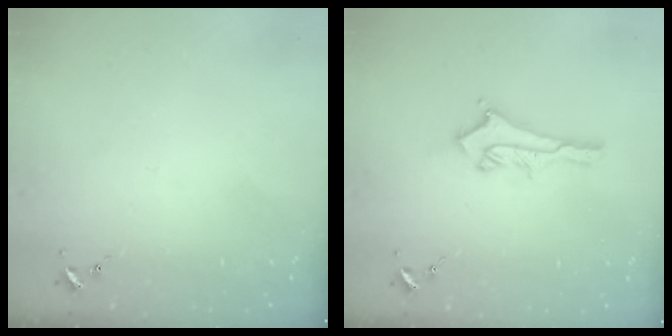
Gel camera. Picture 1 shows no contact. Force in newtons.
{"total": 12.5, "press": 12.5, "slide": 1.2}